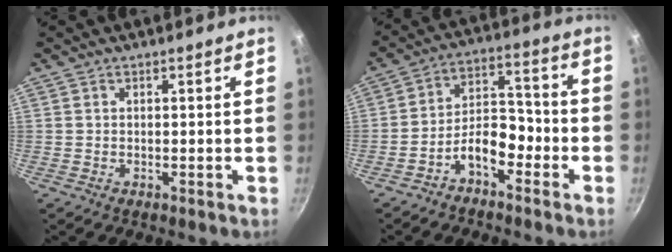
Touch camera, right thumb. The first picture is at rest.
{"total": 8.3, "force": [-4.7, 4.4, 5.2], "torque": [-0.066, 0.061, -0.087]}